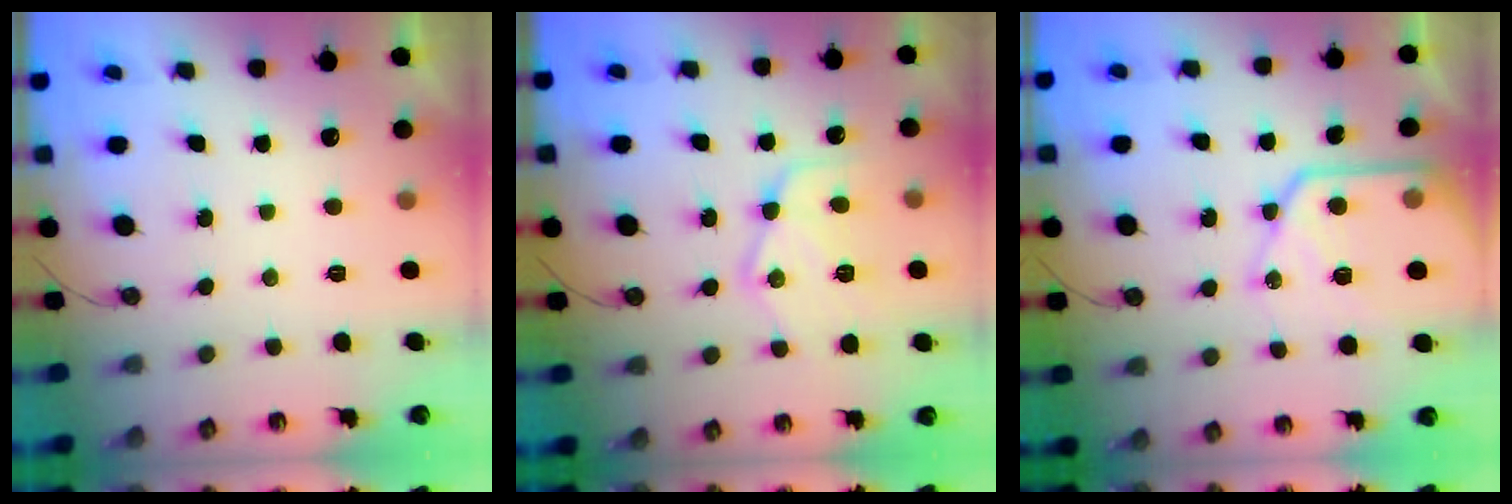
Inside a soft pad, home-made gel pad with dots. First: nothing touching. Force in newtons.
{"total": 15.1, "press": 15.0, "slide": 1.3}
{"total": 15.7, "press": 15.7, "slide": 1.3}